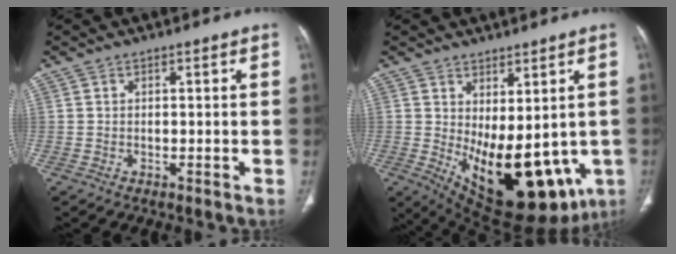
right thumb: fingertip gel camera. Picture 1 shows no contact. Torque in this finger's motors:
{"motor_torque": [2.33, 2.68, 1.90, -0.45, 0.18]}